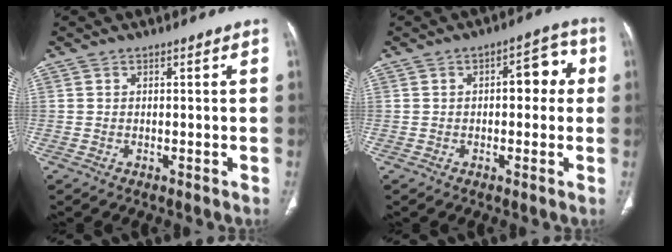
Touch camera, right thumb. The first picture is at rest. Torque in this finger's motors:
{"motor_torque": [0.98, 0.79, 0.85, 0.15, 0.01]}